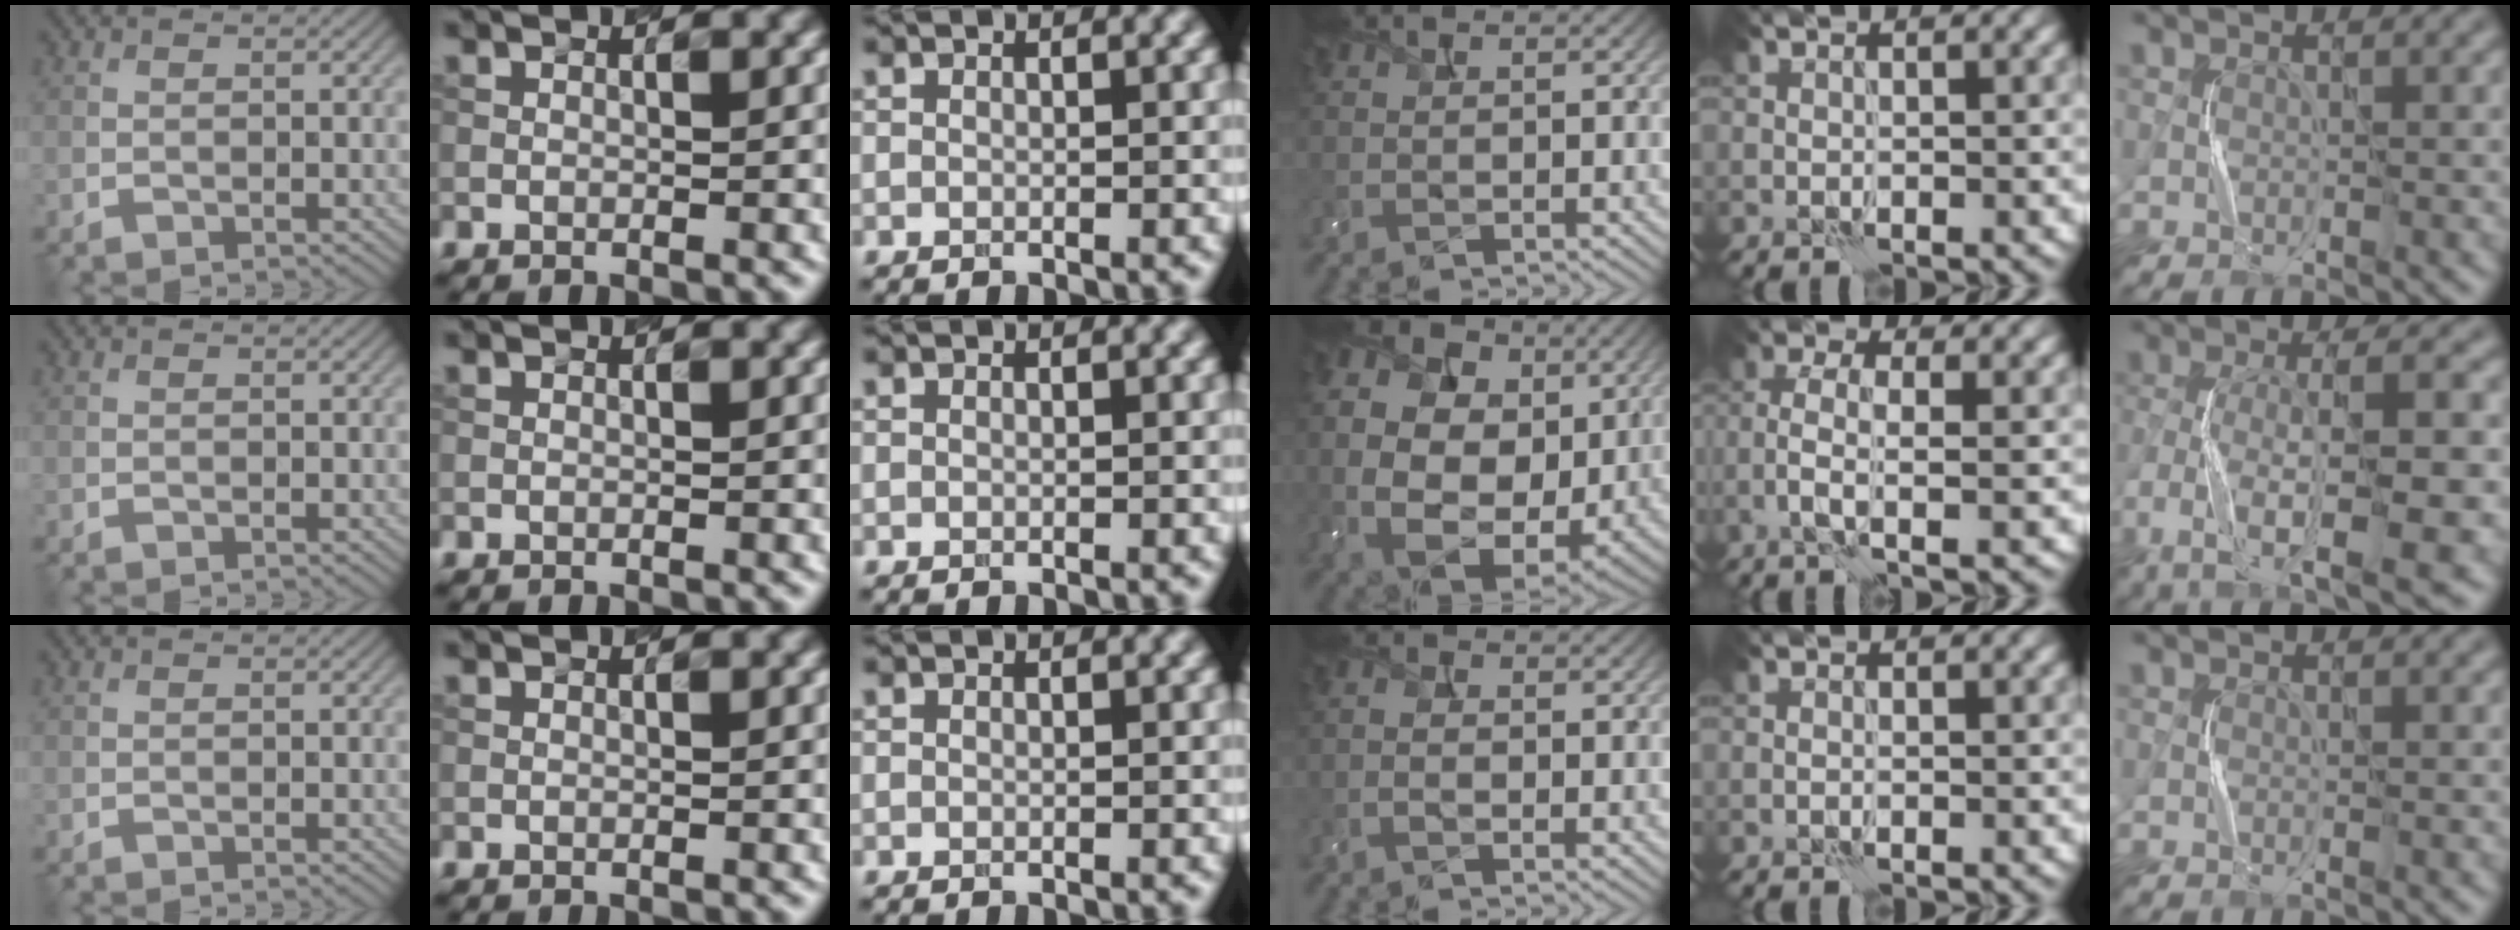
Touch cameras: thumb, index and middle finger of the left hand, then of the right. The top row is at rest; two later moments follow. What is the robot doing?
{"motion": "squeeze", "object": "bubble wrap"}